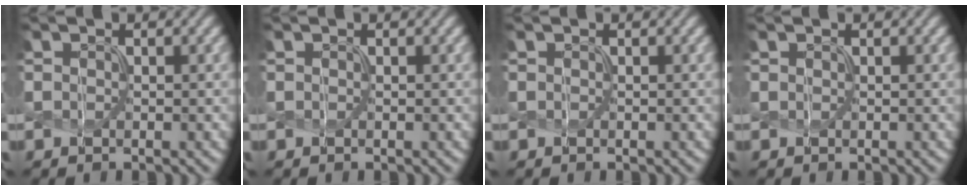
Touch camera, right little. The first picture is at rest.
{"total": 0.0}
{"total": 0.0}
{"total": 0.0}